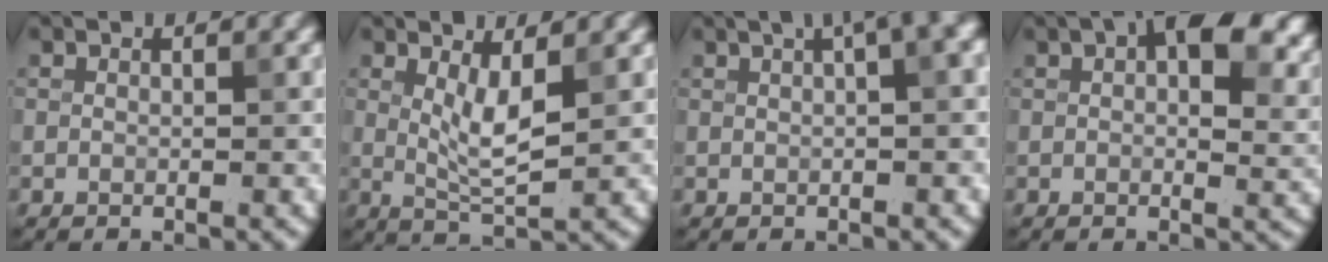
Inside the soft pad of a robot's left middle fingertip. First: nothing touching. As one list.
[{"total": 3.1, "force": [0.8, 0.8, 2.9], "torque": [-0.055, -0.012, 0.019]}, {"total": 6.1, "force": [2.8, 2.0, 5.0], "torque": [-0.046, 0.029, 0.027]}, {"total": 11.4, "force": [4.7, 5.9, 8.5], "torque": [-0.086, 0.016, 0.059]}]